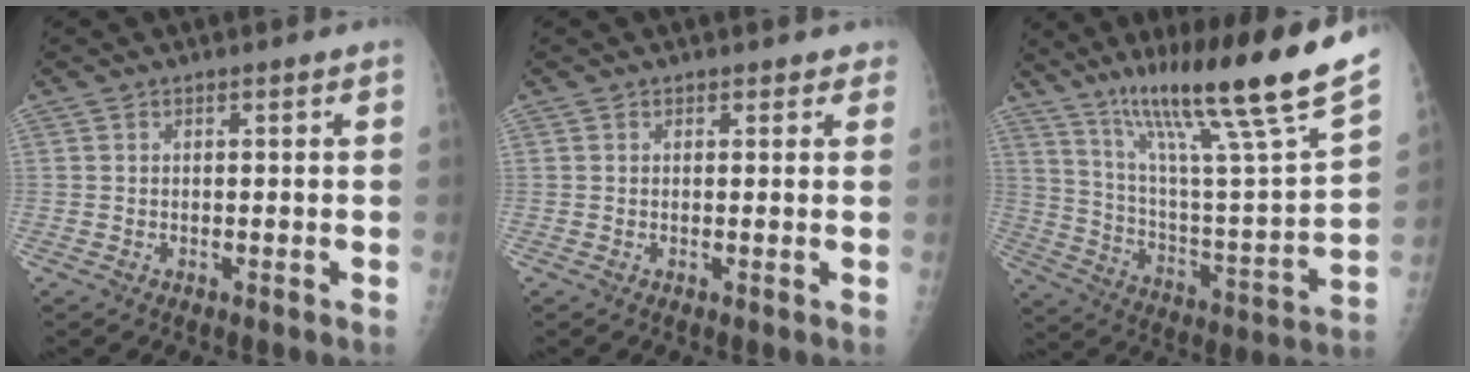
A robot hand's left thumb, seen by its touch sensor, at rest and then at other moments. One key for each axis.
{"total": 1.3, "fx": 1.0, "fy": 0.9, "fz": 0.1, "tx": 0.021, "ty": -0.003, "tz": 0.004}
{"total": 28.0, "fx": 18.4, "fy": 2.0, "fz": 21.0, "tx": -0.322, "ty": -0.057, "tz": 0.304}